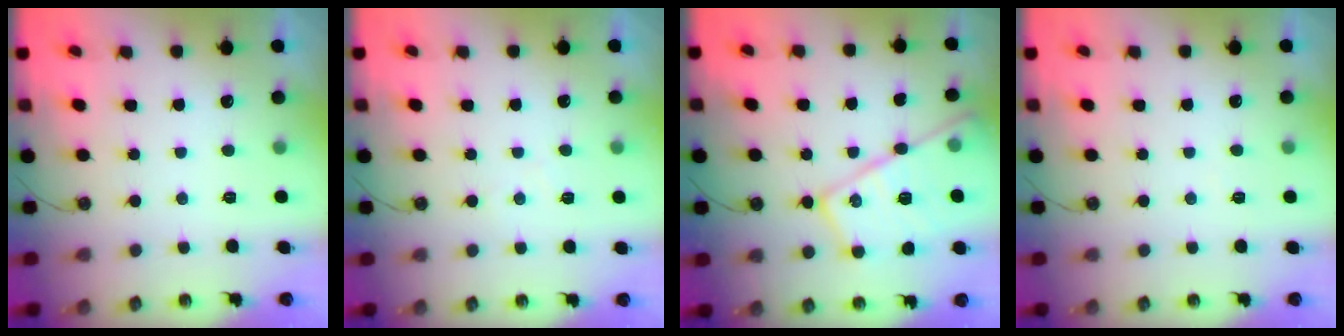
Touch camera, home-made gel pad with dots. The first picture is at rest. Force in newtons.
{"total": 3.7, "press": 3.7, "slide": 0.6}
{"total": 19.5, "press": 19.5, "slide": 0.9}
{"total": 2.7, "press": 2.7, "slide": 0.5}